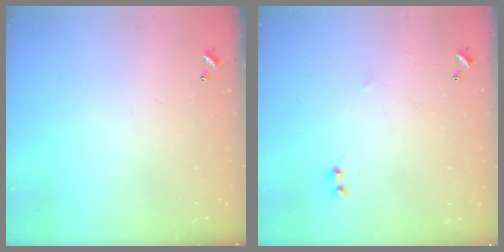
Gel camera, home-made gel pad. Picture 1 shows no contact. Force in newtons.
{"total": 1.2, "press": 1.2, "slide": 0.3}